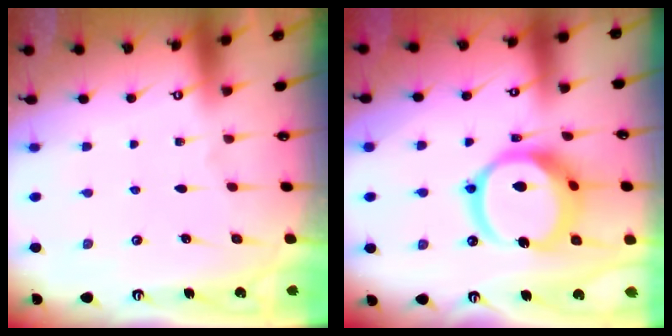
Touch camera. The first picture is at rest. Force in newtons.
{"total": 17.0, "press": 16.9, "slide": 2.1}